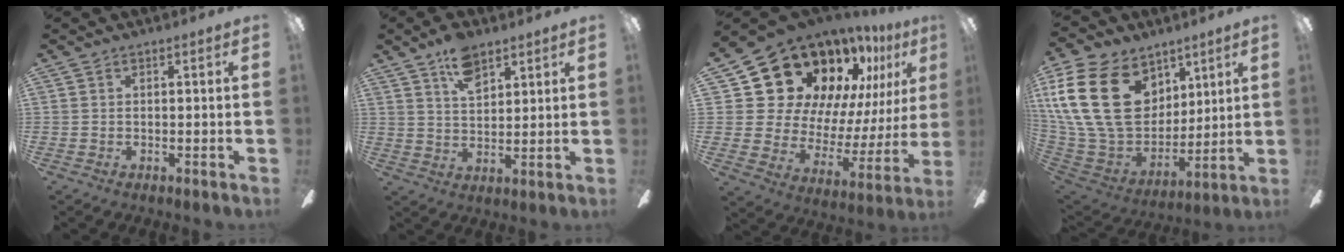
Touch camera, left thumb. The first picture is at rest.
{"total": 8.7, "force": [5.7, 4.5, 4.7], "torque": [-0.075, -0.019, 0.102]}
{"total": 22.8, "force": [16.8, 12.9, 8.7], "torque": [-0.150, -0.130, 0.324]}
{"total": 27.3, "force": [8.6, 19.5, 17.0], "torque": [-0.374, -0.025, 0.168]}